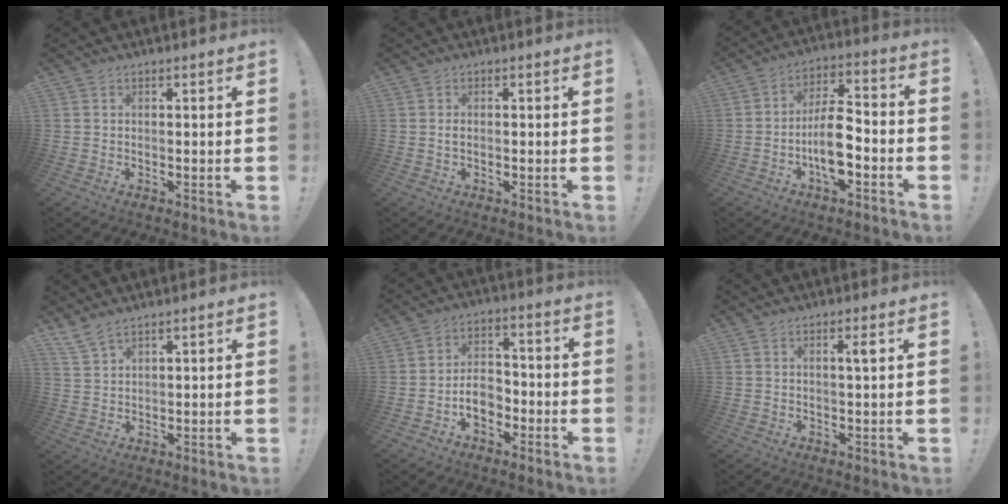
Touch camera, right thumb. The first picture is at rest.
{"total": 0.8, "force": [-0.2, 0.5, 0.6], "torque": [-0.015, 0.003, -0.004]}
{"total": 12.0, "force": [-4.2, 6.2, 9.3], "torque": [-0.166, 0.021, -0.074]}
{"total": 4.6, "force": [3.9, 1.0, 2.1], "torque": [-0.049, -0.022, 0.075]}
{"total": 8.3, "force": [-3.3, 5.6, 5.2], "torque": [-0.094, 0.017, -0.057]}
{"total": 2.3, "force": [0.8, -0.2, 2.2], "torque": [-0.036, -0.002, 0.007]}